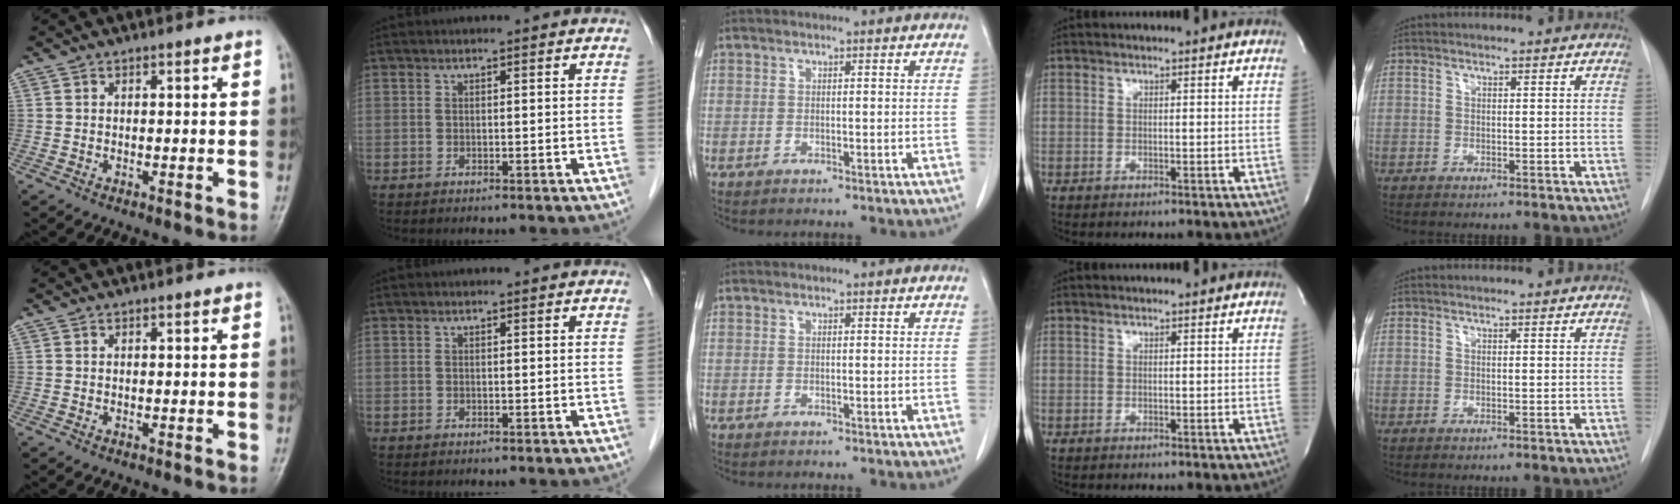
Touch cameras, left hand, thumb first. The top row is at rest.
{}